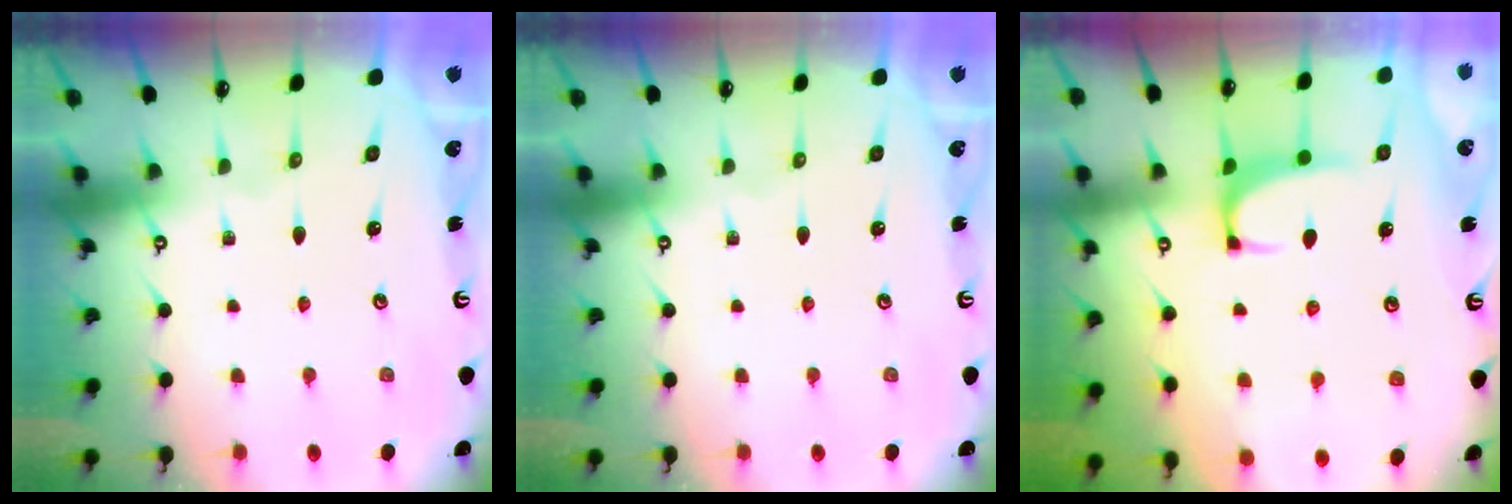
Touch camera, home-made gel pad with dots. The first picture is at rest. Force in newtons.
{"total": 0.0}
{"total": 1.0, "press": 0.4, "slide": 0.9}